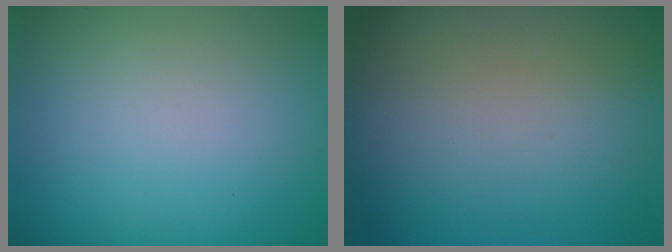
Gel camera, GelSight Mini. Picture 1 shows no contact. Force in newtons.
{"total": 0.0}